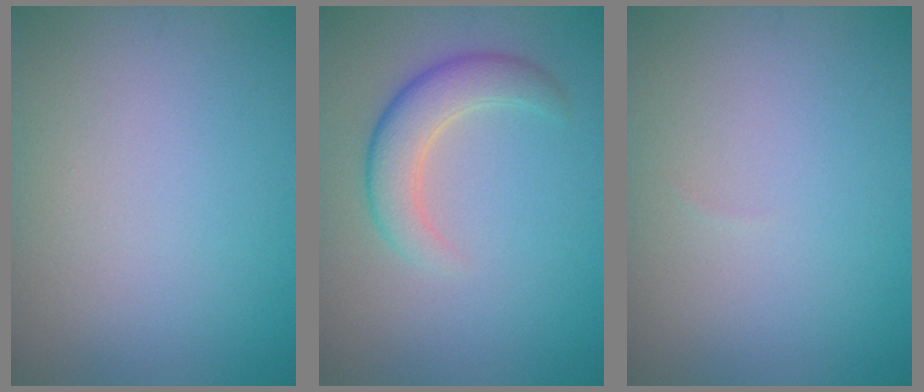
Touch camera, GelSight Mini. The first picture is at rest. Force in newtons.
{"total": 3.8, "press": 3.8, "slide": 0.1}
{"total": 0.0}